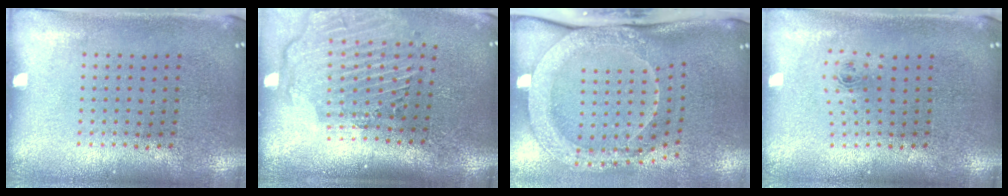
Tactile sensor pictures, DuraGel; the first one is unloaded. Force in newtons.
{"total": 2.9, "press": 2.4, "slide": 1.7}
{"total": 2.4, "press": 2.1, "slide": 1.1}
{"total": 0.9, "press": 0.4, "slide": 0.8}